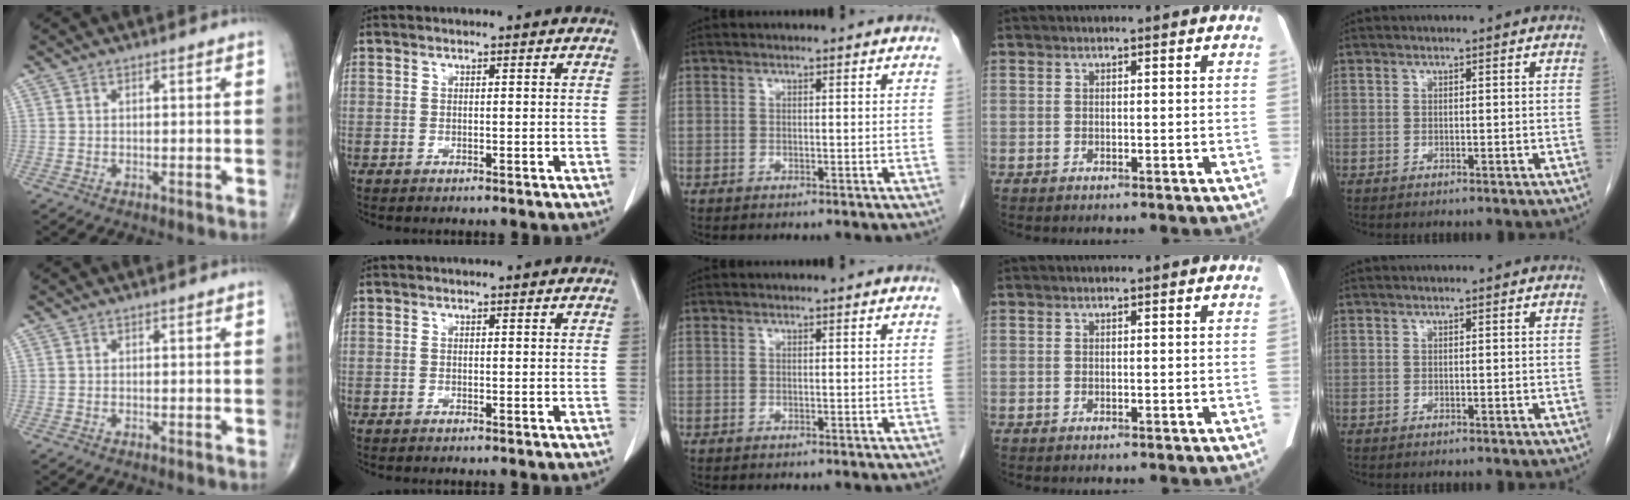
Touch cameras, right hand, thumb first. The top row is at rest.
{}